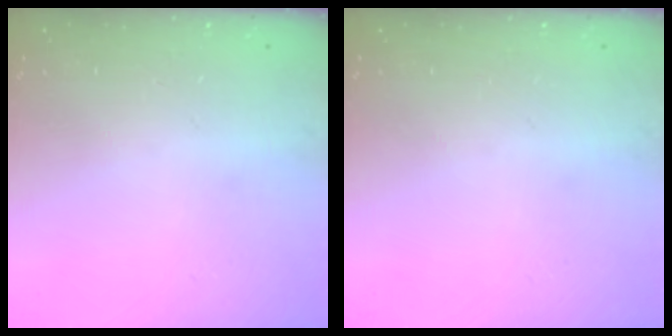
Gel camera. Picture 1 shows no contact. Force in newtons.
{"total": 0.0}